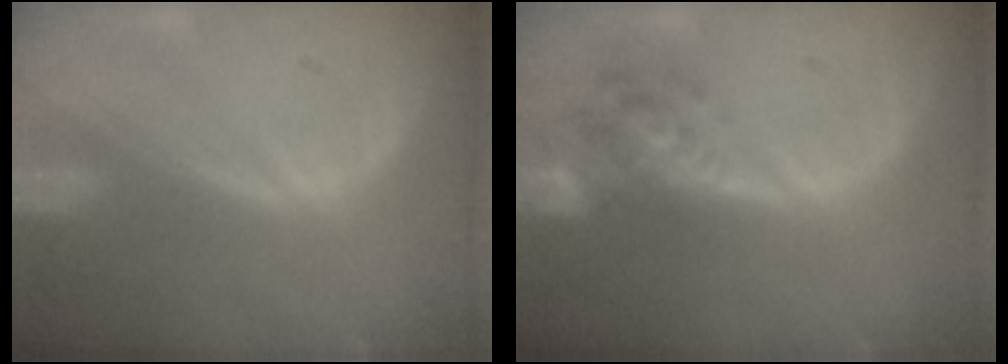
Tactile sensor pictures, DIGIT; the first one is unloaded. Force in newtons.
{"total": 6.3, "press": 5.8, "slide": 2.5}